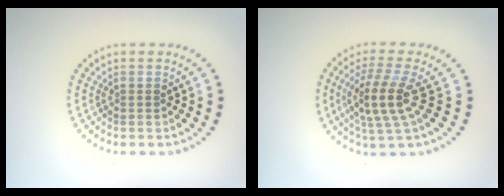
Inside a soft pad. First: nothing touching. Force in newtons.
{"total": 4.2, "press": 3.5, "slide": 2.3}